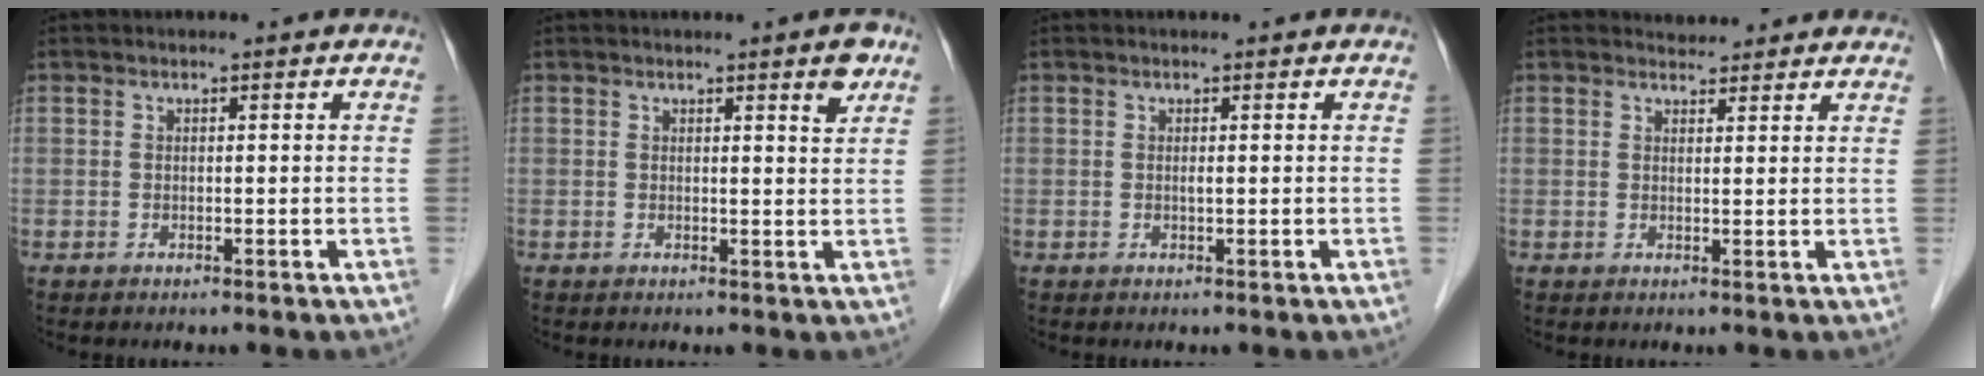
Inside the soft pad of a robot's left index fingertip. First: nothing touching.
{"total": 2.9, "force": [1.8, 0.5, 2.2], "torque": [-0.021, -0.008, 0.022]}
{"total": 0.7, "force": [0.2, 0.3, 0.6], "torque": [-0.009, 0.000, 0.003]}
{"total": 4.2, "force": [3.9, 1.6, 0.3], "torque": [0.009, 0.010, 0.046]}